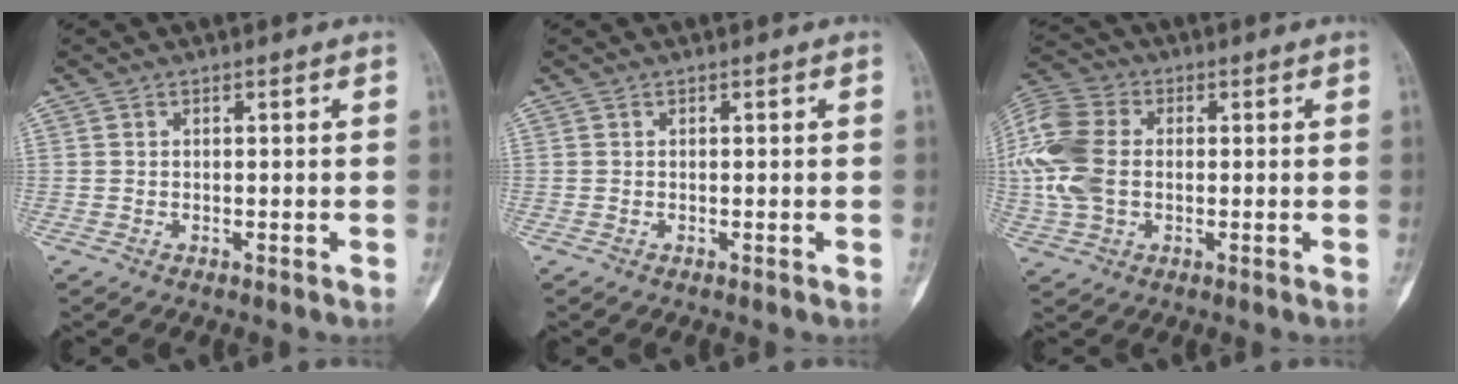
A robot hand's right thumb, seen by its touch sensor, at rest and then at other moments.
{"total": 0.0}
{"total": 14.7, "force": [0.5, 10.3, 10.4], "torque": [-0.244, 0.017, 0.008]}